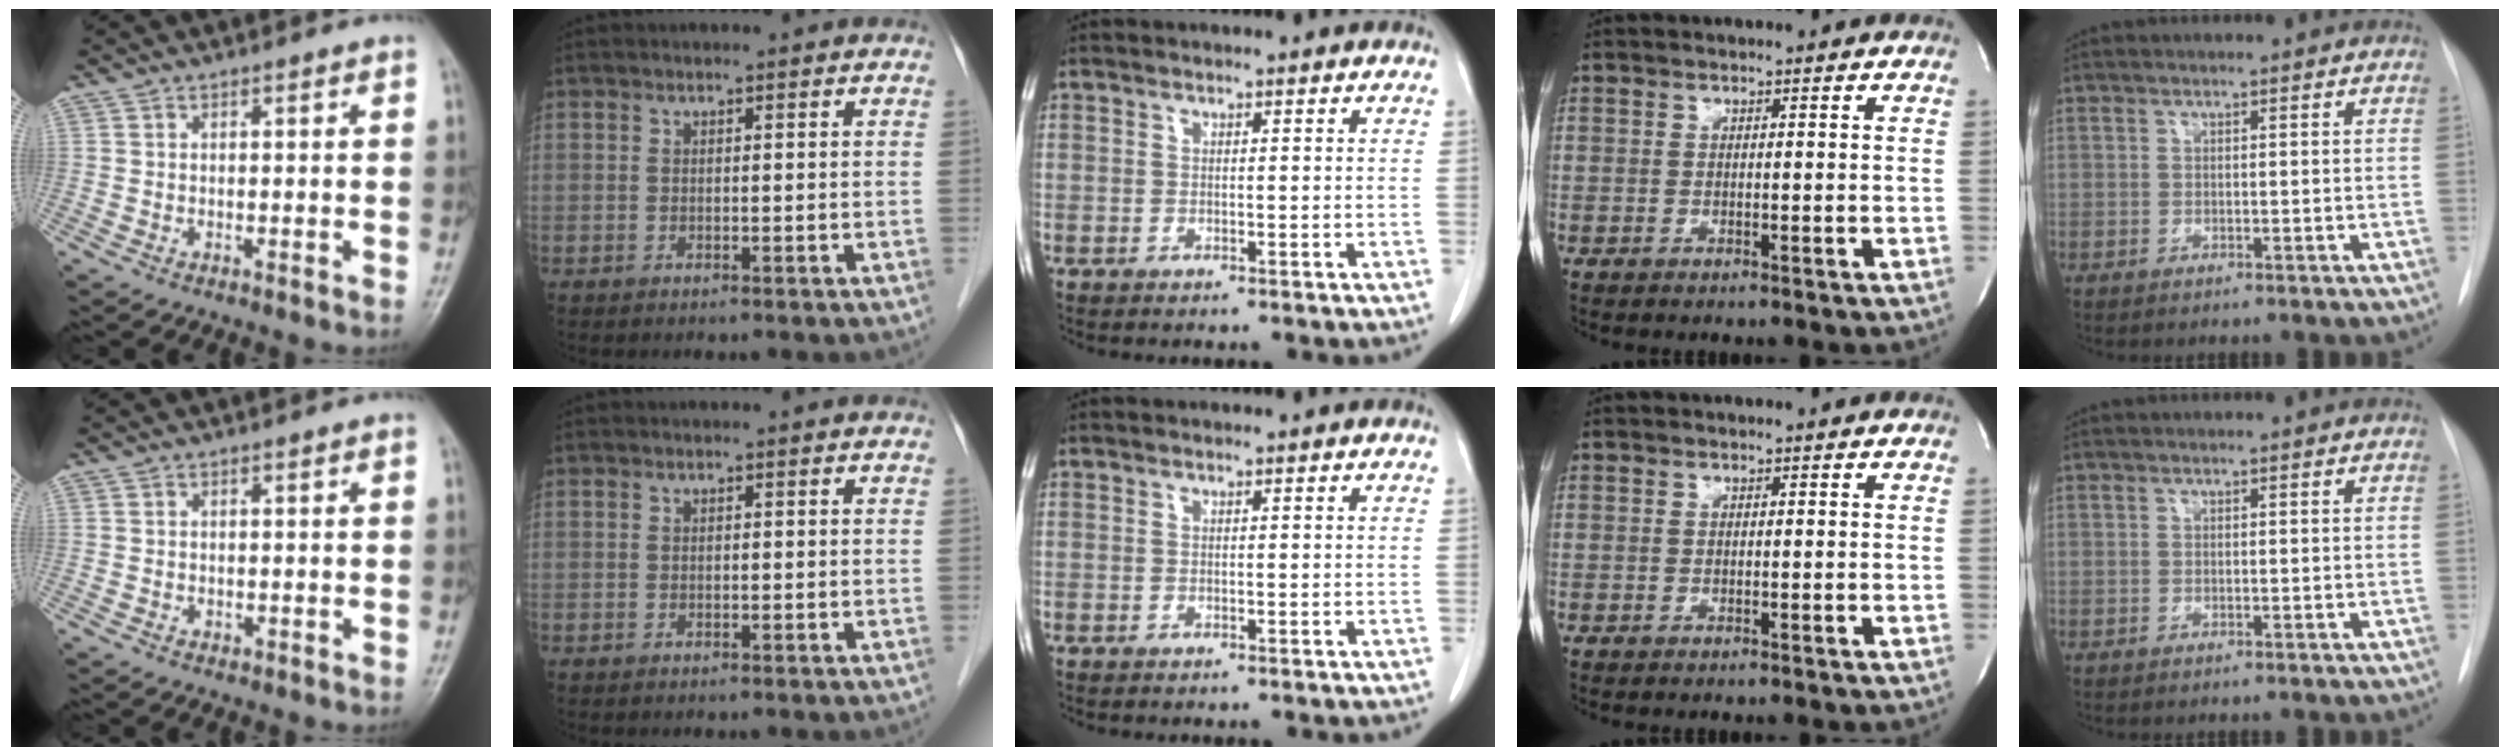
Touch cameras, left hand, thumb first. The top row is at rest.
{"thumb": {"total": 0.6, "force": [-0.1, 0.5, 0.3], "torque": [-0.003, 0.000, -0.001]}}